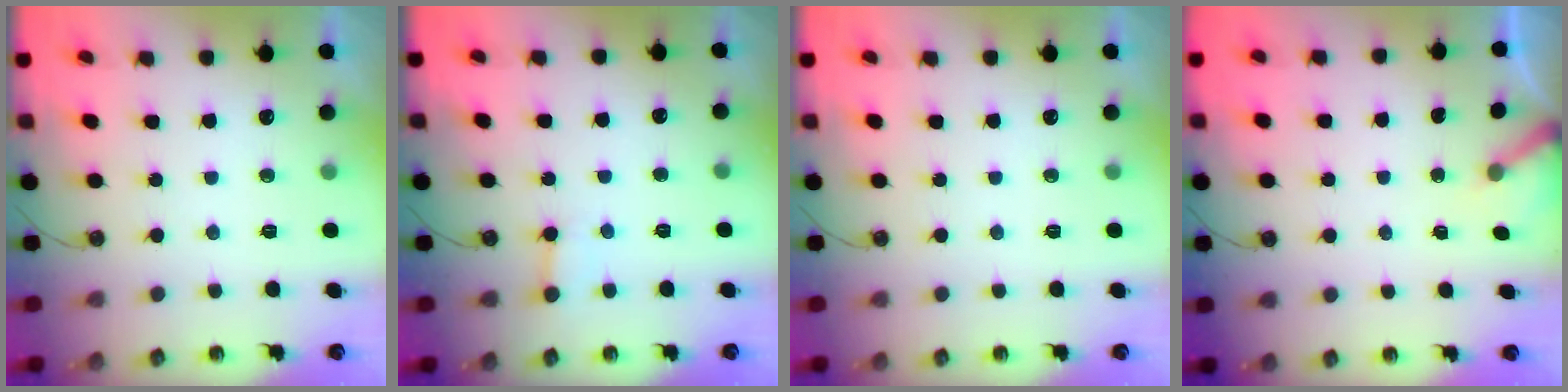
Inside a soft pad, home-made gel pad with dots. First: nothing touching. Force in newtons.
{"total": 2.4, "press": 2.4, "slide": 0.2}
{"total": 0.0}
{"total": 2.5, "press": 2.5, "slide": 0.3}